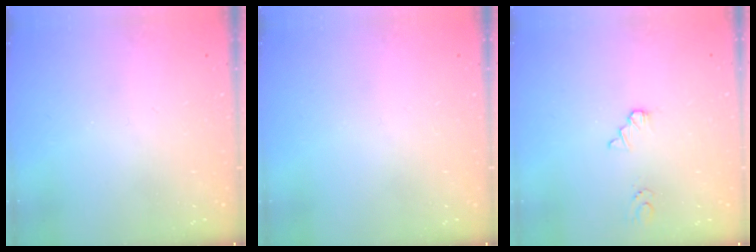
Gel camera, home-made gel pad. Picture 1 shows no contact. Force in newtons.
{"total": 0.0}
{"total": 1.3, "press": 1.3, "slide": 0.2}